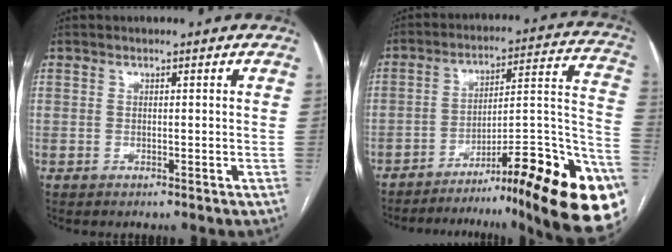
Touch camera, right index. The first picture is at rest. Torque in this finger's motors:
{"motor_torque": [1.25, -0.89, 0.38, 0.05]}